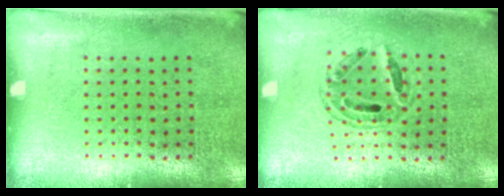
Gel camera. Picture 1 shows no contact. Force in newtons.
{"total": 0.8, "press": 0.8, "slide": 0.2}